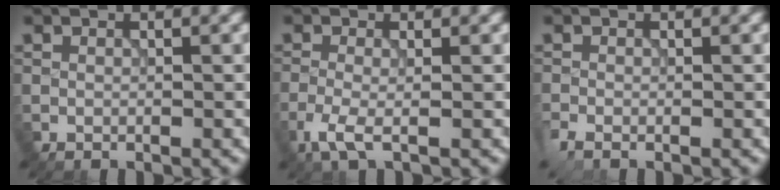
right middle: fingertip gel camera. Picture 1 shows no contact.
{"total": 2.5, "force": [-1.4, 0.7, 1.9], "torque": [-0.049, -0.005, -0.033]}
{"total": 1.6, "force": [-1.1, 0.6, 1.0], "torque": [-0.025, -0.008, -0.024]}